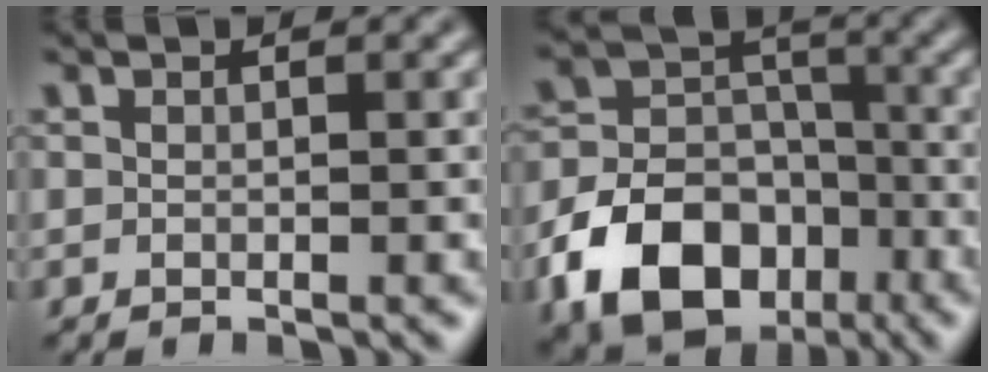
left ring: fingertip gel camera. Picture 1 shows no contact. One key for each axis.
{"total": 11.9, "fx": -5.8, "fy": 8.4, "fz": 6.1, "tx": -0.113, "ty": -0.007, "tz": -0.115}